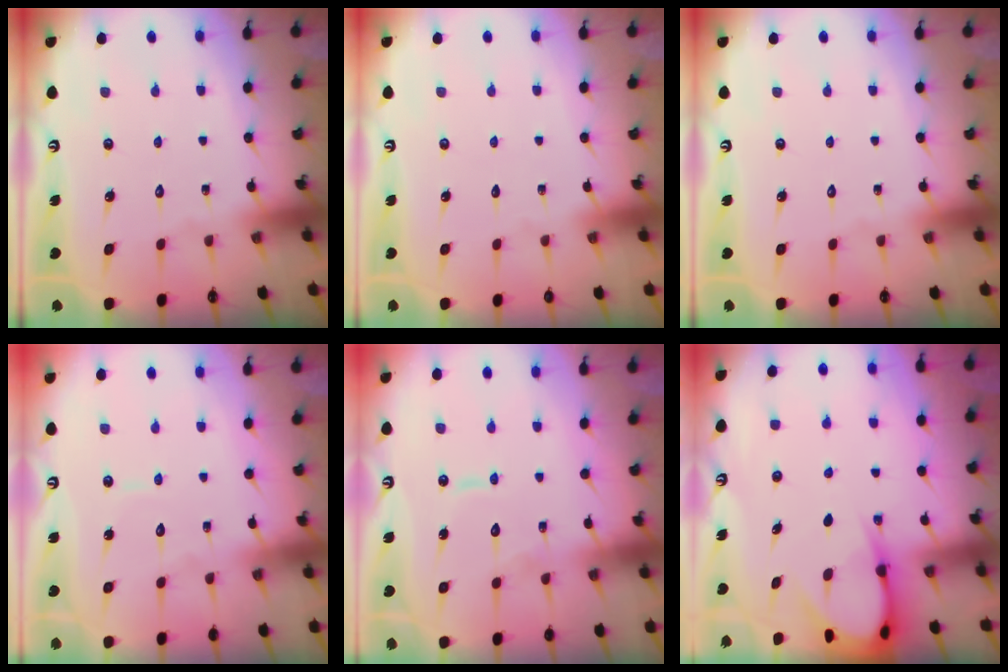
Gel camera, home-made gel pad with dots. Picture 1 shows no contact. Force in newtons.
{"total": 0.0}
{"total": 0.0}
{"total": 3.6, "press": 3.6, "slide": 0.1}
{"total": 7.4, "press": 7.4, "slide": 0.8}
{"total": 6.4, "press": 6.3, "slide": 0.9}